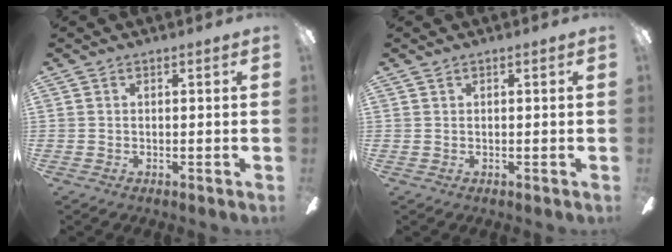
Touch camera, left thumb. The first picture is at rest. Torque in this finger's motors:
{"motor_torque": [-0.11, 0.16, -0.16, 0.10, 0.00]}